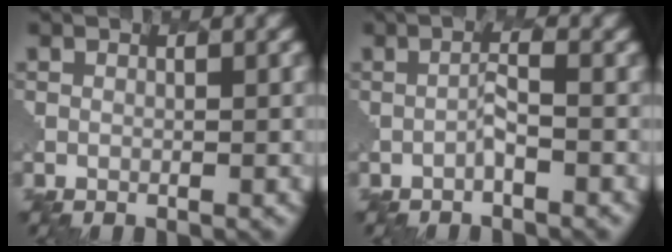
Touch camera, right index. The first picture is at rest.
{"total": 1.1, "force": [-0.8, -0.6, -0.6], "torque": [-0.032, 0.009, -0.038]}